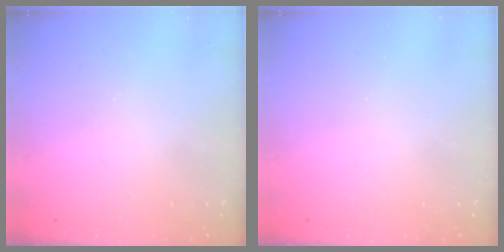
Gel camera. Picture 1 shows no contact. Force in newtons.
{"total": 0.0}